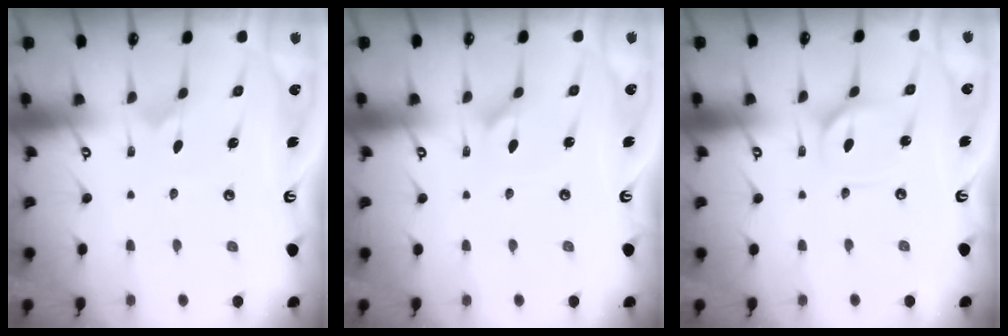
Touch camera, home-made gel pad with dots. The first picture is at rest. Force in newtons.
{"total": 1.0, "press": 1.0, "slide": 0.2}
{"total": 2.6, "press": 2.6, "slide": 0.2}